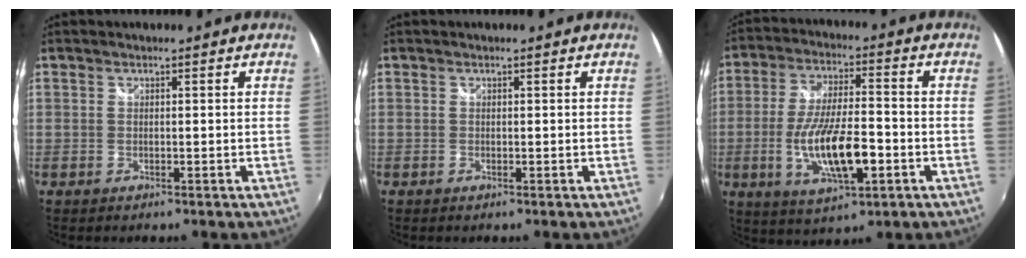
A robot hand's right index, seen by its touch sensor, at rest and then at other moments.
{"total": 0.0}
{"total": 13.9, "force": [-4.2, 4.2, 12.6], "torque": [-0.247, -0.016, -0.068]}